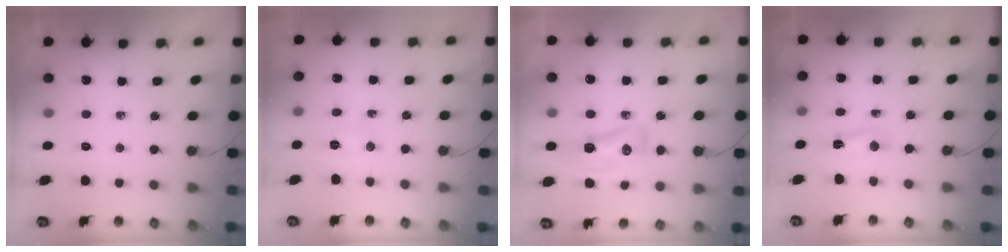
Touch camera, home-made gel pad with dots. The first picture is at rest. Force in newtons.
{"total": 6.7, "press": 2.3, "slide": 6.3}
{"total": 10.0, "press": 10.0, "slide": 0.8}
{"total": 2.6, "press": 2.6, "slide": 0.6}